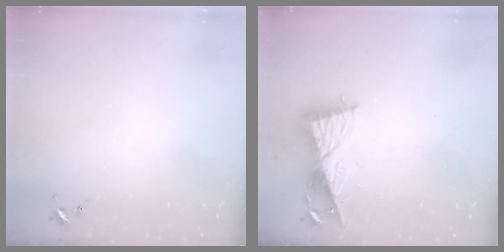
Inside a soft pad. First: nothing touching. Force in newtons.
{"total": 9.1, "press": 9.1, "slide": 0.7}